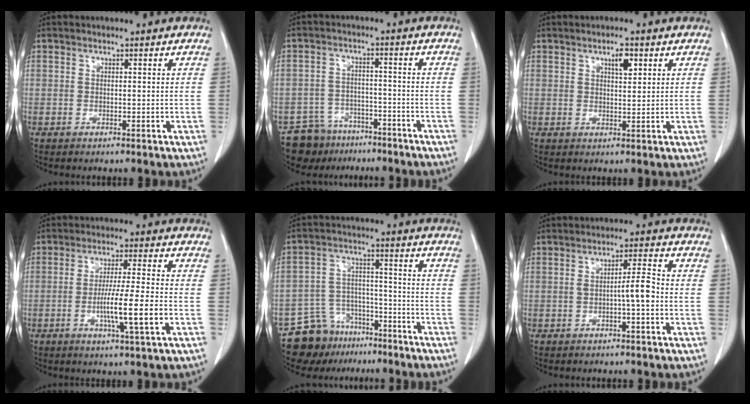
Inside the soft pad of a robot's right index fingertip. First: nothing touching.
{"total": 8.2, "force": [-6.8, 4.6, 0.6], "torque": [-0.005, 0.021, -0.104]}
{"total": 2.8, "force": [1.5, 0.7, 2.3], "torque": [-0.040, -0.001, 0.025]}
{"total": 8.2, "force": [-2.3, -0.6, 7.9], "torque": [-0.138, -0.009, -0.041]}
{"total": 10.0, "force": [-8.0, 5.9, 1.4], "torque": [-0.028, 0.040, -0.129]}
{"total": 3.8, "force": [-0.9, 0.2, 3.7], "torque": [-0.054, 0.008, -0.014]}